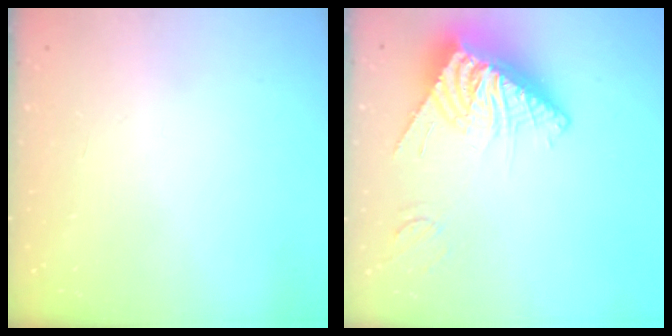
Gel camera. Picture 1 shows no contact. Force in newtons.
{"total": 14.1, "press": 14.0, "slide": 1.4}